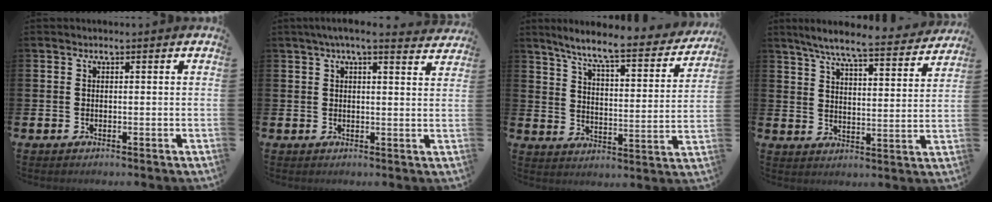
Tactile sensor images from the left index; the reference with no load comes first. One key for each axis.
{"total": 5.1, "fx": 4.5, "fy": 0.2, "fz": 2.3, "tx": -0.046, "ty": -0.018, "tz": 0.077}
{"total": 7.6, "fx": 6.8, "fy": 0.7, "fz": 3.5, "tx": -0.091, "ty": -0.050, "tz": 0.109}
{"total": 7.4, "fx": 6.8, "fy": 0.3, "fz": 2.9, "tx": -0.077, "ty": -0.043, "tz": 0.114}